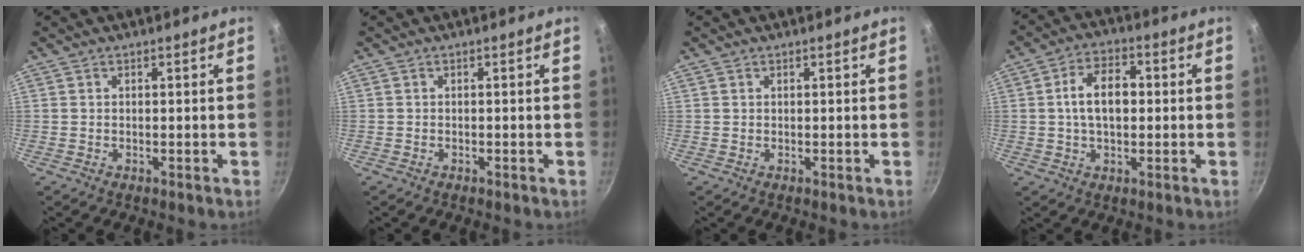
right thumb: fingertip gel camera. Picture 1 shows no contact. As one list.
[{"total": 0.0}, {"total": 0.0}, {"total": 9.2, "force": [0.6, 5.6, 7.3], "torque": [-0.108, 0.021, 0.002]}]